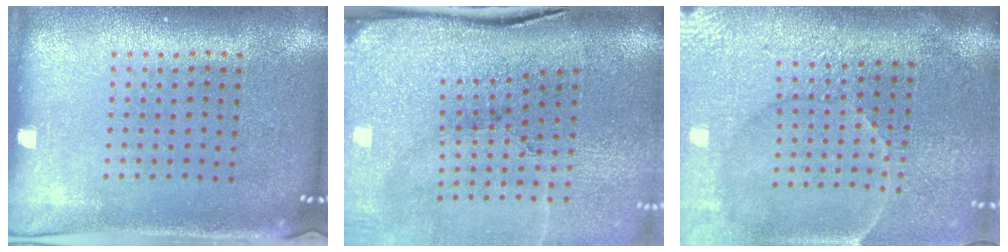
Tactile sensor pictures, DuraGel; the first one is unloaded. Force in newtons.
{"total": 4.5, "press": 3.6, "slide": 2.6}
{"total": 4.3, "press": 3.9, "slide": 1.9}